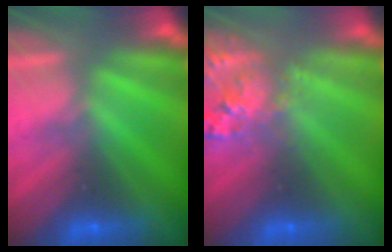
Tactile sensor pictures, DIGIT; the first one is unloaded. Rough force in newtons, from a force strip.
{"total": 2.7}